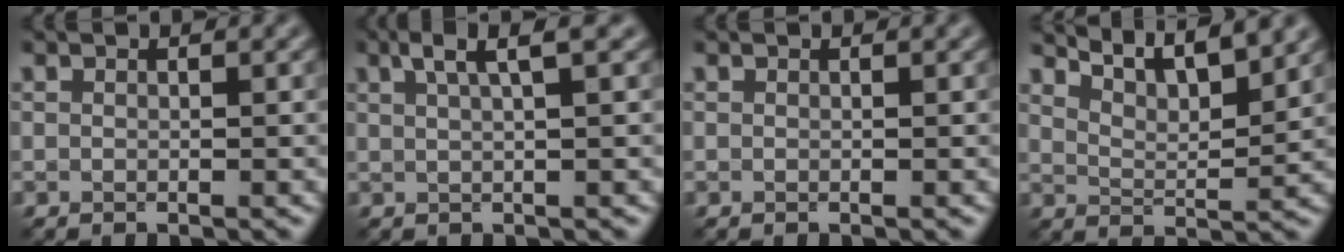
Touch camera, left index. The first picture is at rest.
{"total": 3.4, "force": [1.9, 0.6, 2.7], "torque": [-0.031, 0.009, 0.029]}
{"total": 0.0}
{"total": 7.5, "force": [6.2, 1.8, 3.8], "torque": [-0.045, 0.019, 0.066]}